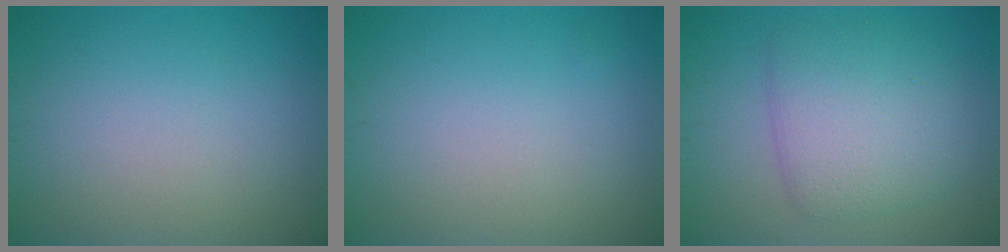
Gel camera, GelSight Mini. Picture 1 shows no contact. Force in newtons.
{"total": 0.0}
{"total": 5.6, "press": 5.6, "slide": 0.3}